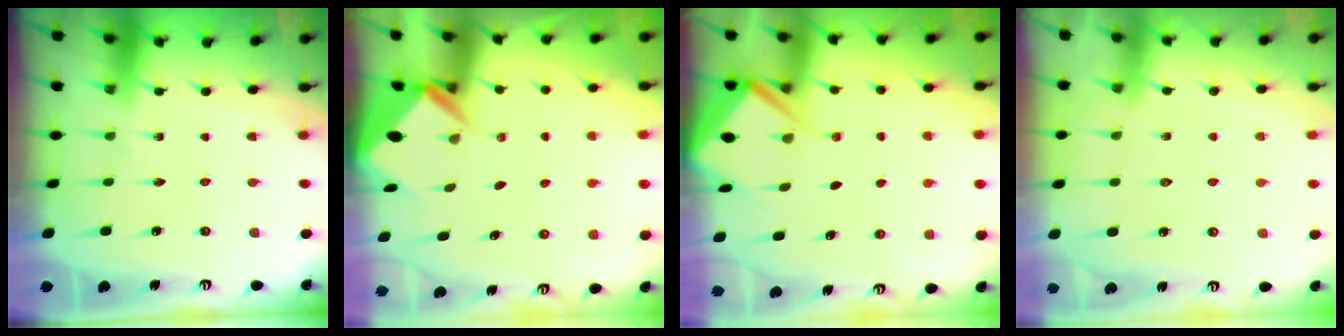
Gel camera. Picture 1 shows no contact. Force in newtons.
{"total": 3.1, "press": 3.1, "slide": 0.1}
{"total": 4.6, "press": 4.6, "slide": 0.5}
{"total": 2.9, "press": 2.9, "slide": 0.4}